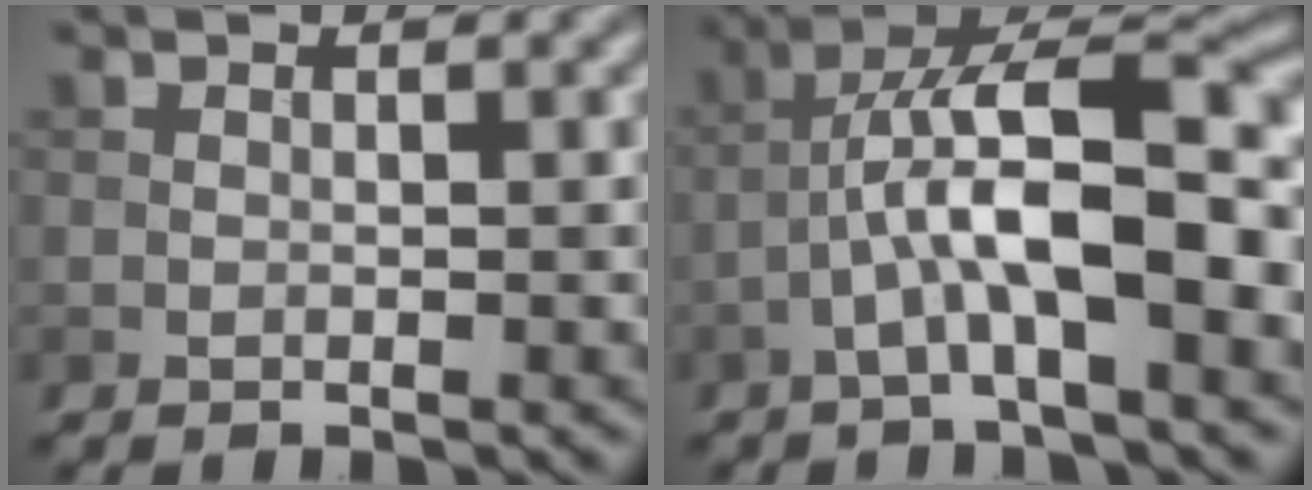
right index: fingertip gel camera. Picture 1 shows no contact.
{"total": 9.2, "force": [-2.0, 2.7, 8.5], "torque": [-0.151, 0.023, -0.033]}